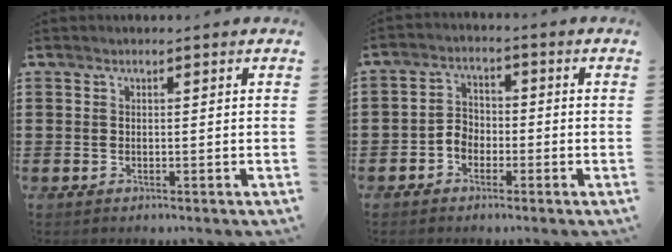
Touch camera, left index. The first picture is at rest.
{"total": 4.3, "force": [-1.9, 3.0, 2.4], "torque": [-0.061, 0.006, -0.041]}